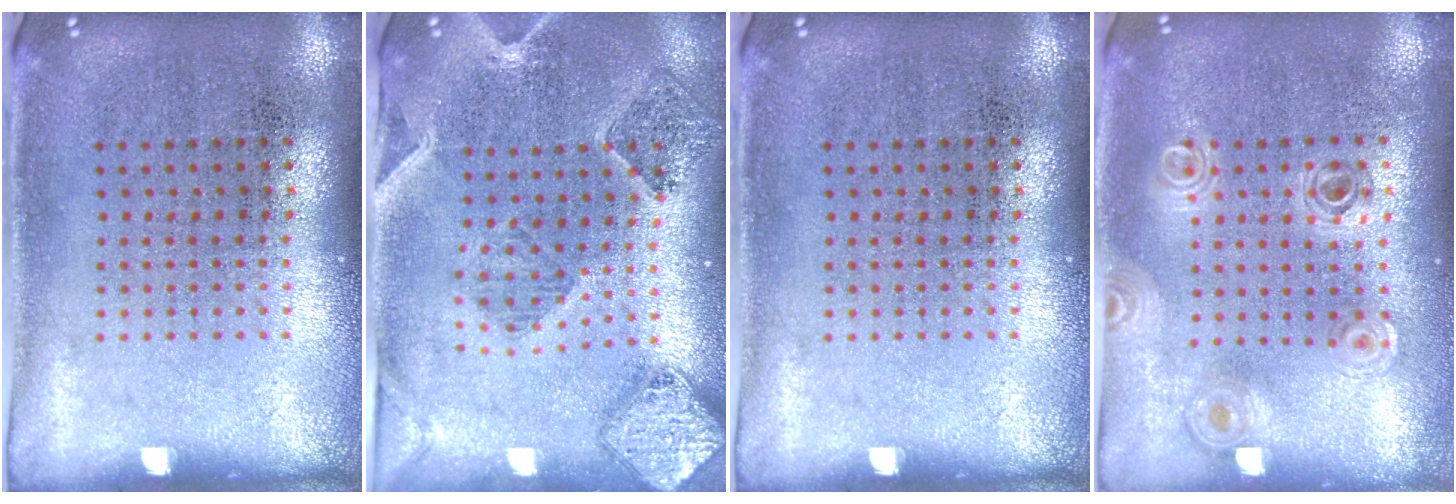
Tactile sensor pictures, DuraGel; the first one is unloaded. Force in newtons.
{"total": 1.6, "press": 1.6, "slide": 0.3}
{"total": 0.0}
{"total": 0.9, "press": 0.9, "slide": 0.1}